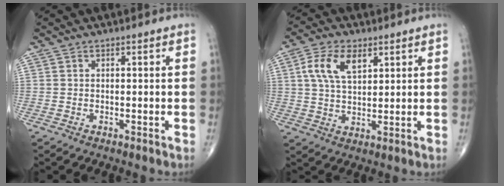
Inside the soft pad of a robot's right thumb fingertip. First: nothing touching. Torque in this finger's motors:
{"motor_torque": [0.10, 0.10, 0.20, 0.06, 0.31]}